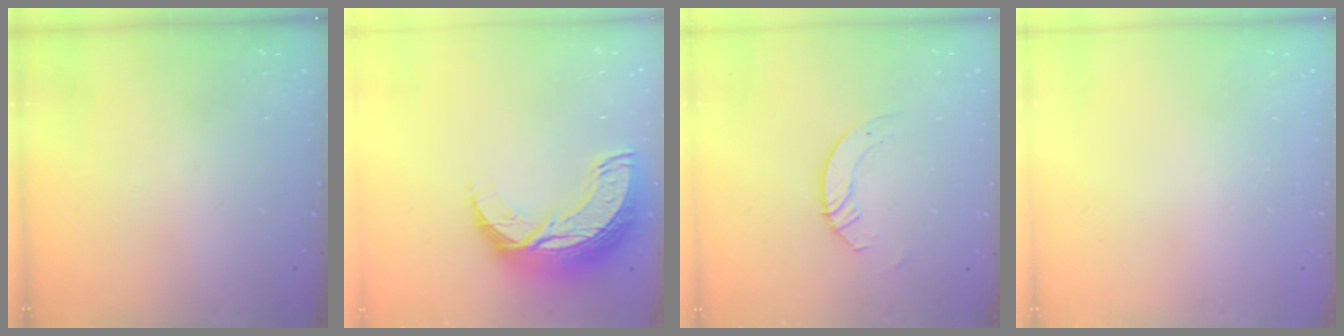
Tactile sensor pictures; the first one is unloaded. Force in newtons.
{"total": 15.0, "press": 14.9, "slide": 1.0}
{"total": 3.7, "press": 3.7, "slide": 0.3}
{"total": 0.0}